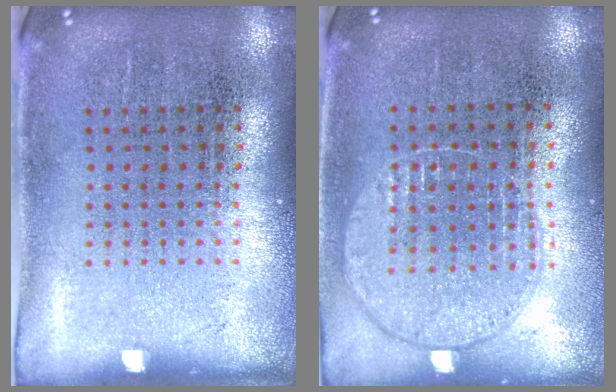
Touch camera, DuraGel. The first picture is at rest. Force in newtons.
{"total": 1.0, "press": 1.0, "slide": 0.3}